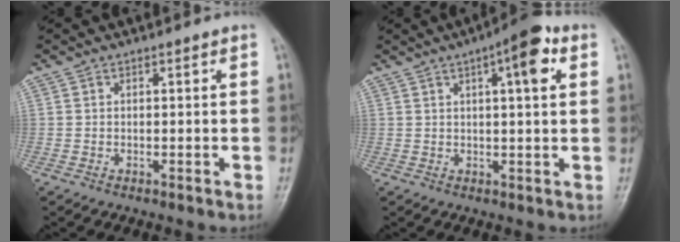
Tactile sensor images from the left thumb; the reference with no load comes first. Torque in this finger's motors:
{"motor_torque": [0.19, 0.25, 0.29, 0.10, 0.06]}